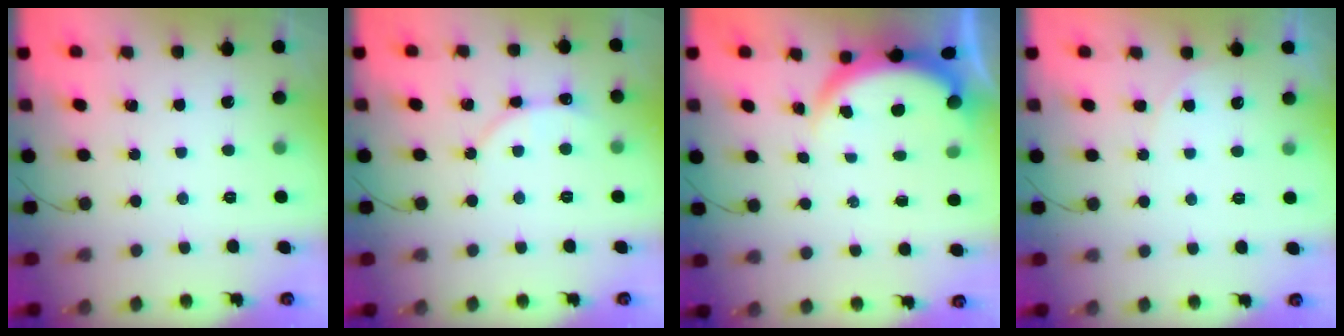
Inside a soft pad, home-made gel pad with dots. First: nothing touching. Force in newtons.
{"total": 4.0, "press": 3.9, "slide": 0.4}
{"total": 3.8, "press": 3.8, "slide": 0.2}
{"total": 4.3, "press": 4.3, "slide": 0.1}